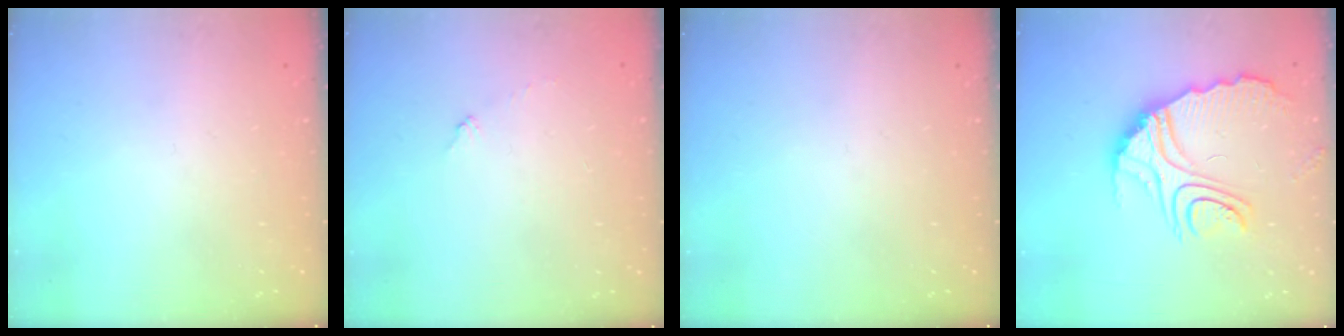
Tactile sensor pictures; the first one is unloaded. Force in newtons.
{"total": 3.6, "press": 3.6, "slide": 0.3}
{"total": 0.0}
{"total": 12.7, "press": 12.6, "slide": 1.3}